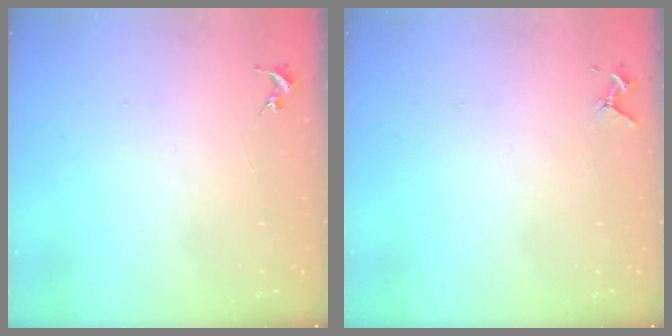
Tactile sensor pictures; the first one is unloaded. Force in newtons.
{"total": 4.0, "press": 3.9, "slide": 0.4}